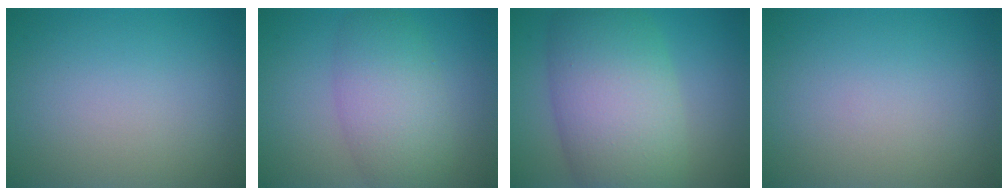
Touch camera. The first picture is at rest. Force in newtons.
{"total": 5.6, "press": 5.6, "slide": 0.3}
{"total": 10.7, "press": 10.7, "slide": 0.5}
{"total": 0.0}